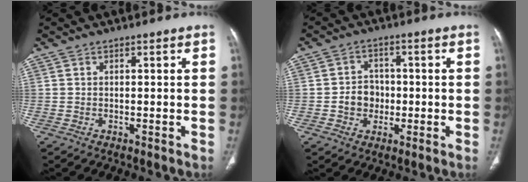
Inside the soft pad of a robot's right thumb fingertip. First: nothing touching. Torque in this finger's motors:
{"motor_torque": [0.91, 0.72, 0.36, -0.84, 0.17]}